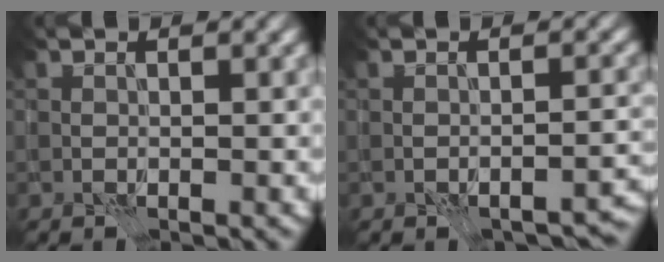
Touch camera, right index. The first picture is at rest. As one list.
[{"total": 2.7, "force": [-2.1, 0.6, 1.6], "torque": [-0.021, 0.005, -0.027]}]